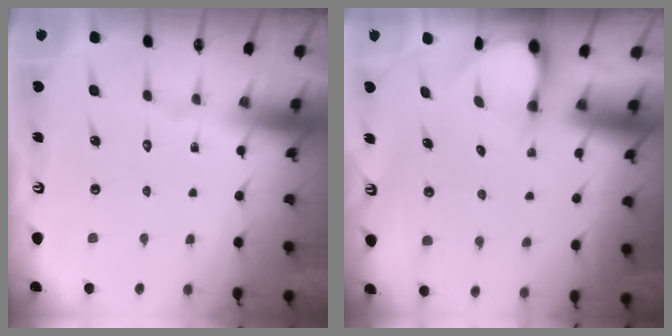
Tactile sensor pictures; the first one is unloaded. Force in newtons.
{"total": 2.8, "press": 2.8, "slide": 0.2}